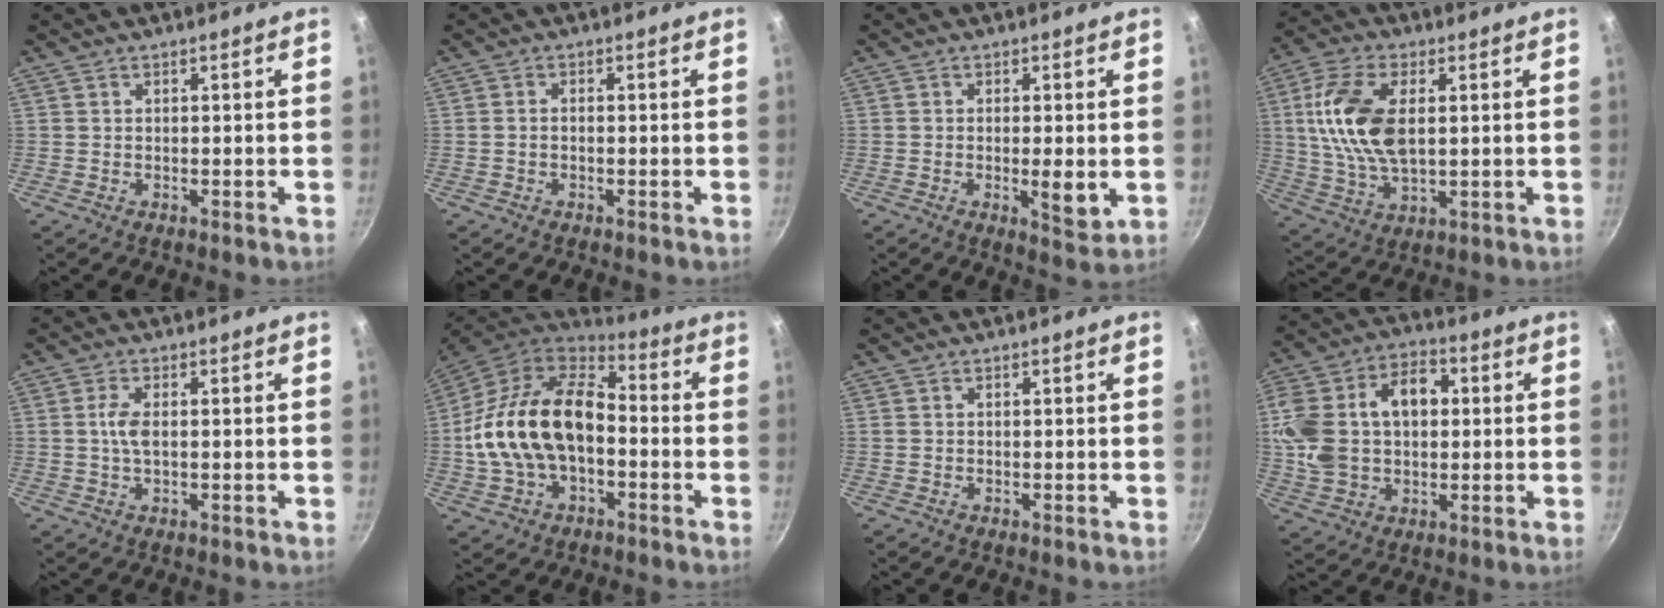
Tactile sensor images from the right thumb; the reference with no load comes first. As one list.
[{"total": 1.1, "force": [-0.4, 0.6, 0.8], "torque": [-0.017, 0.010, -0.008]}, {"total": 4.9, "force": [-0.6, 1.4, 4.7], "torque": [-0.079, -0.011, -0.008]}, {"total": 14.9, "force": [2.5, 8.0, 12.3], "torque": [-0.235, -0.001, 0.047]}, {"total": 3.6, "force": [0.2, 1.6, 3.2], "torque": [-0.072, 0.005, 0.001]}, {"total": 20.9, "force": [-2.1, 13.2, 16.1], "torque": [-0.289, 0.044, -0.046]}, {"total": 0.0}, {"total": 18.1, "force": [2.0, 12.7, 12.8], "torque": [-0.225, 0.034, 0.031]}]